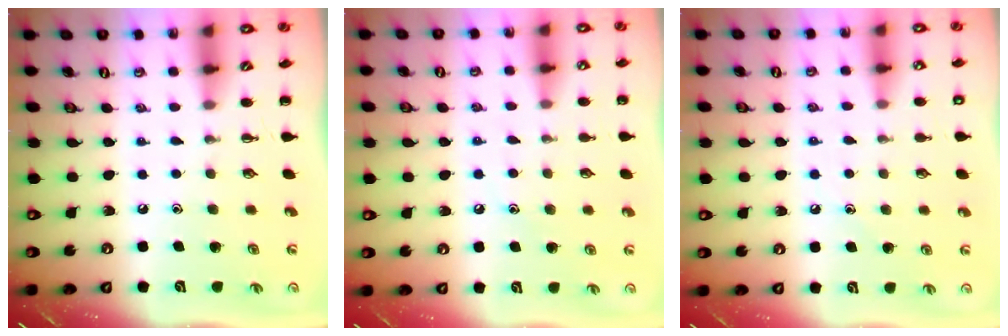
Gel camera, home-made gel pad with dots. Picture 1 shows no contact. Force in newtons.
{"total": 6.7, "press": 6.5, "slide": 1.7}
{"total": 7.8, "press": 7.5, "slide": 2.2}